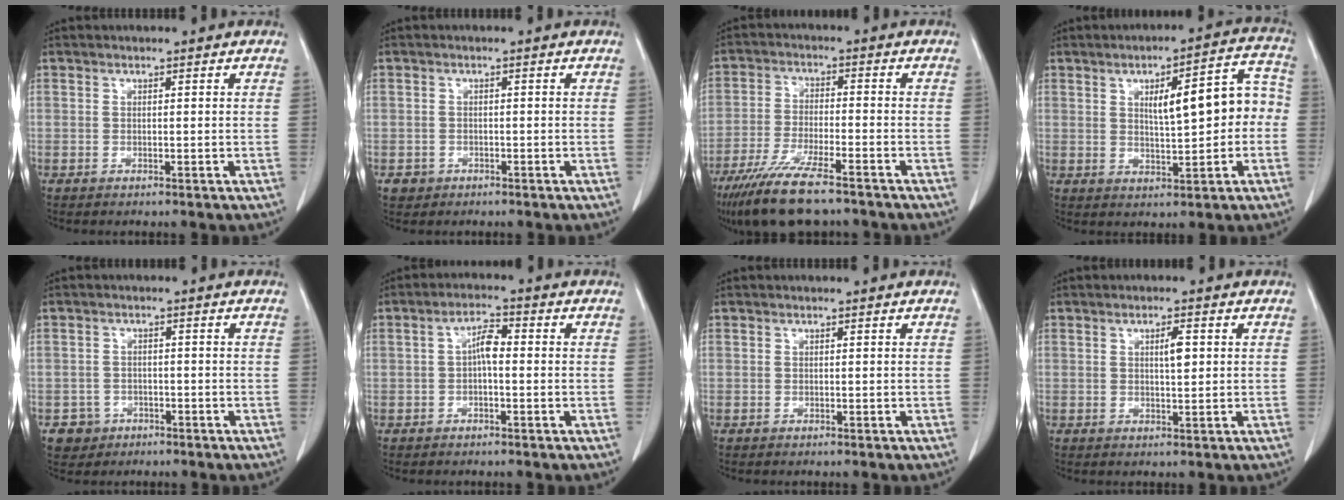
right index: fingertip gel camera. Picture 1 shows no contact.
{"total": 1.9, "force": [-1.0, 1.6, 0.1], "torque": [-0.004, 0.006, -0.014]}
{"total": 12.4, "force": [-9.4, 2.0, 7.8], "torque": [-0.146, -0.033, -0.162]}
{"total": 10.5, "force": [0.6, 3.0, 10.1], "torque": [-0.133, 0.038, 0.013]}
{"total": 3.3, "force": [-1.6, 2.9, -0.1], "torque": [0.007, 0.014, -0.024]}
{"total": 3.5, "force": [-0.2, 1.2, 3.3], "torque": [-0.060, 0.013, -0.004]}
{"total": 0.0}
{"total": 2.8, "force": [0.7, 0.6, 2.6], "torque": [-0.045, 0.000, 0.012]}